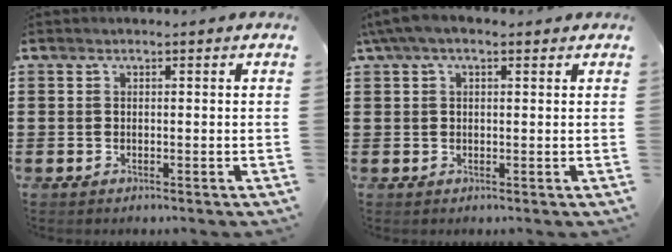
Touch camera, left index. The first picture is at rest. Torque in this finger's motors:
{"motor_torque": [2.14, 0.00, 0.67, 0.21]}